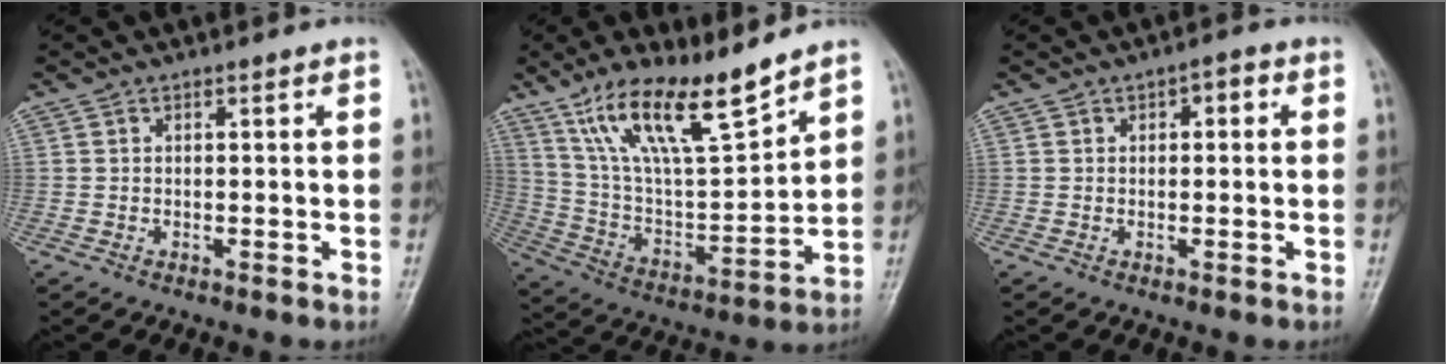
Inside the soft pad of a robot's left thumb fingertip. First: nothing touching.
{"total": 17.6, "force": [12.4, 4.3, 11.7], "torque": [-0.191, -0.057, 0.242]}
{"total": 2.7, "force": [0.8, 1.5, 2.0], "torque": [-0.014, 0.004, 0.005]}